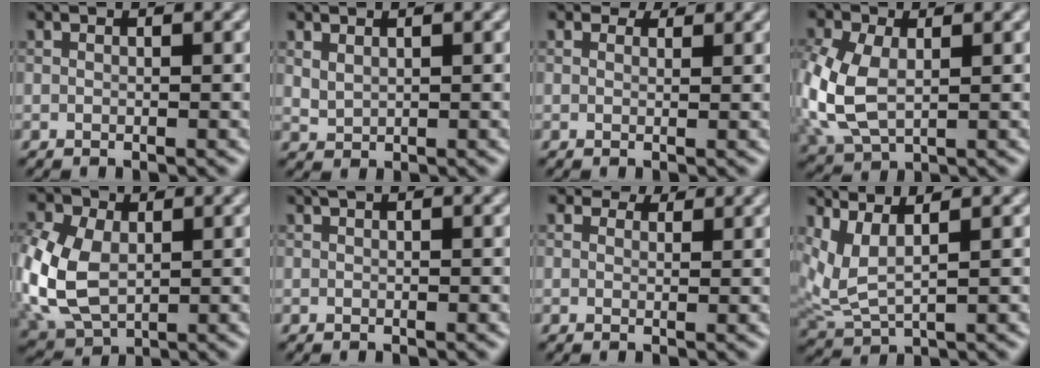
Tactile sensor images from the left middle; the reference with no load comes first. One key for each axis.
{"total": 1.0, "fx": 0.8, "fy": 0.5, "fz": 0.5, "tx": -0.017, "ty": -0.002, "tz": 0.022}
{"total": 1.4, "fx": 1.1, "fy": 0.7, "fz": 0.4, "tx": -0.008, "ty": -0.005, "tz": 0.010}
{"total": 7.1, "fx": -0.3, "fy": 4.8, "fz": 5.2, "tx": -0.153, "ty": -0.008, "tz": 0.000}
{"total": 9.0, "fx": -0.3, "fy": 6.4, "fz": 6.3, "tx": -0.183, "ty": -0.002, "tz": -0.006}
{"total": 0.7, "fx": 0.3, "fy": 0.1, "fz": 0.6, "tx": -0.010, "ty": 0.006, "tz": 0.006}
{"total": 2.1, "fx": 1.8, "fy": 1.0, "fz": 0.6, "tx": -0.015, "ty": -0.004, "tz": 0.016}
{"total": 3.5, "fx": 1.9, "fy": 1.1, "fz": 2.7, "tx": -0.077, "ty": -0.002, "tz": 0.049}